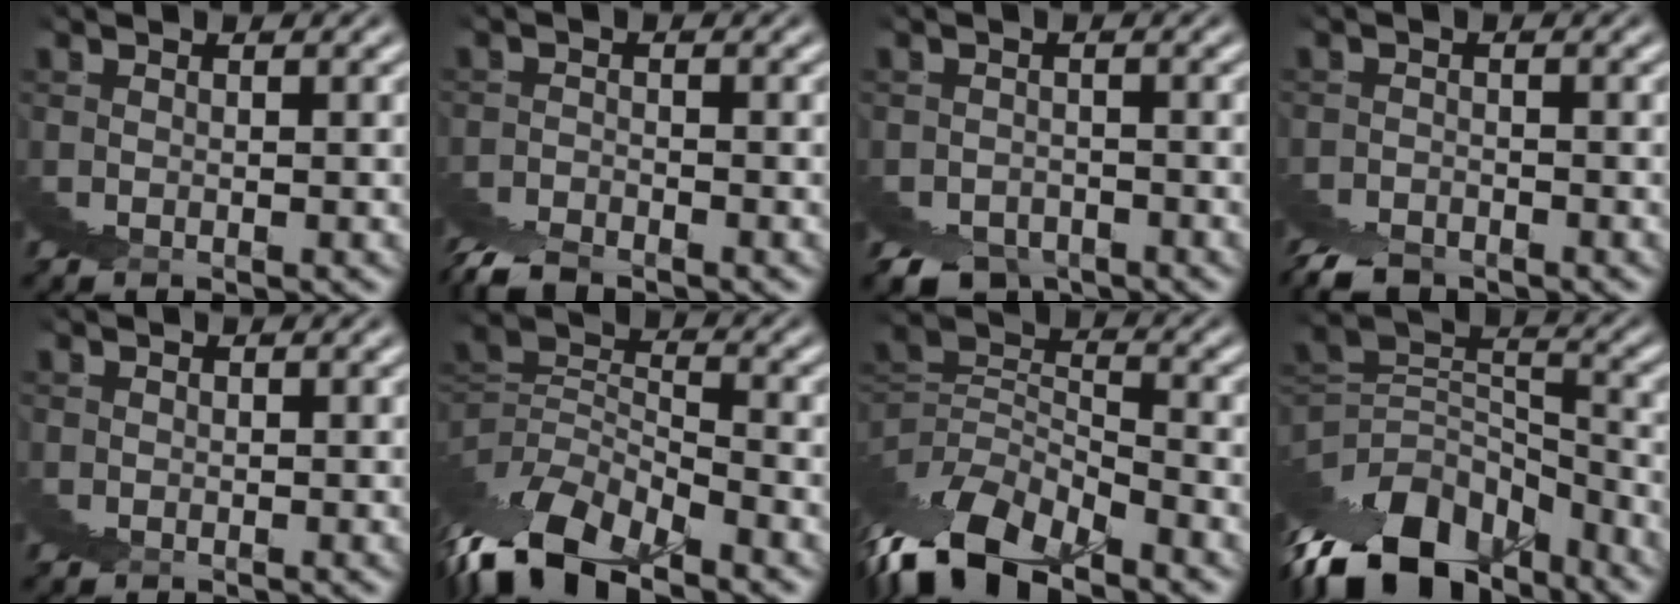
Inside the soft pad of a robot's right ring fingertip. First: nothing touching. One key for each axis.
{"total": 3.0, "fx": -2.3, "fy": -1.7, "fz": -1.0, "tx": 0.028, "ty": 0.005, "tz": -0.044}
{"total": 2.6, "fx": -2.0, "fy": 1.5, "fz": -0.2, "tx": 0.032, "ty": -0.011, "tz": -0.037}
{"total": 2.2, "fx": -1.7, "fy": -0.8, "fz": -1.2, "tx": 0.042, "ty": 0.005, "tz": -0.037}
{"total": 1.5, "fx": 0.9, "fy": 0.9, "fz": -0.7, "tx": 0.025, "ty": 0.003, "tz": 0.009}
{"total": 5.5, "fx": -0.8, "fy": 1.9, "fz": 5.1, "tx": -0.088, "ty": -0.001, "tz": -0.014}
{"total": 6.0, "fx": -1.4, "fy": 2.3, "fz": 5.4, "tx": -0.092, "ty": -0.002, "tz": -0.023}
{"total": 10.9, "fx": -3.0, "fy": 6.4, "fz": 8.3, "tx": -0.130, "ty": -0.015, "tz": -0.042}